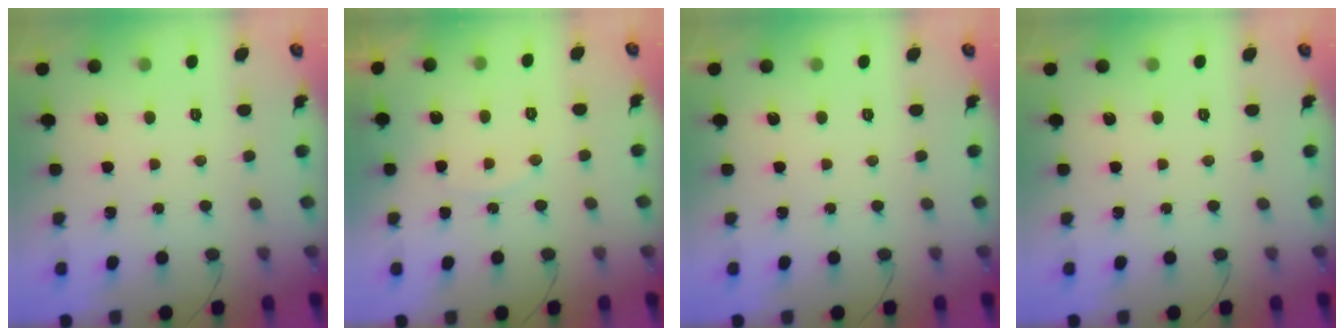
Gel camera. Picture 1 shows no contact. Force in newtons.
{"total": 6.0, "press": 5.9, "slide": 0.6}
{"total": 0.0}
{"total": 0.0}